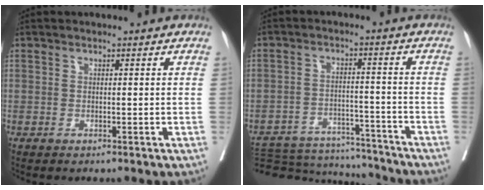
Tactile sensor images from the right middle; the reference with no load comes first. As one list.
[{"total": 14.6, "force": [-13.9, 3.7, 2.5], "torque": [-0.041, 0.014, -0.198]}]